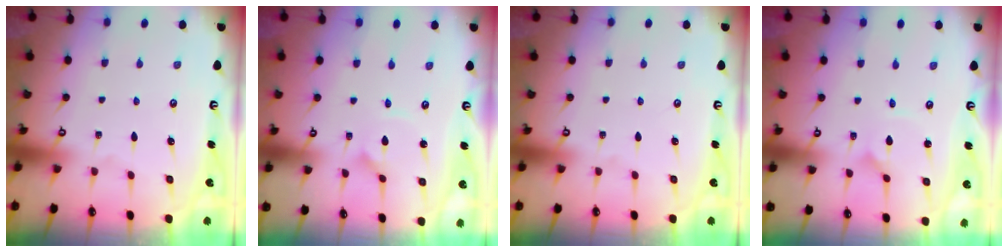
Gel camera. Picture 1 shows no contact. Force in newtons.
{"total": 3.0, "press": 3.0, "slide": 0.2}
{"total": 0.0}
{"total": 1.6, "press": 1.6, "slide": 0.1}